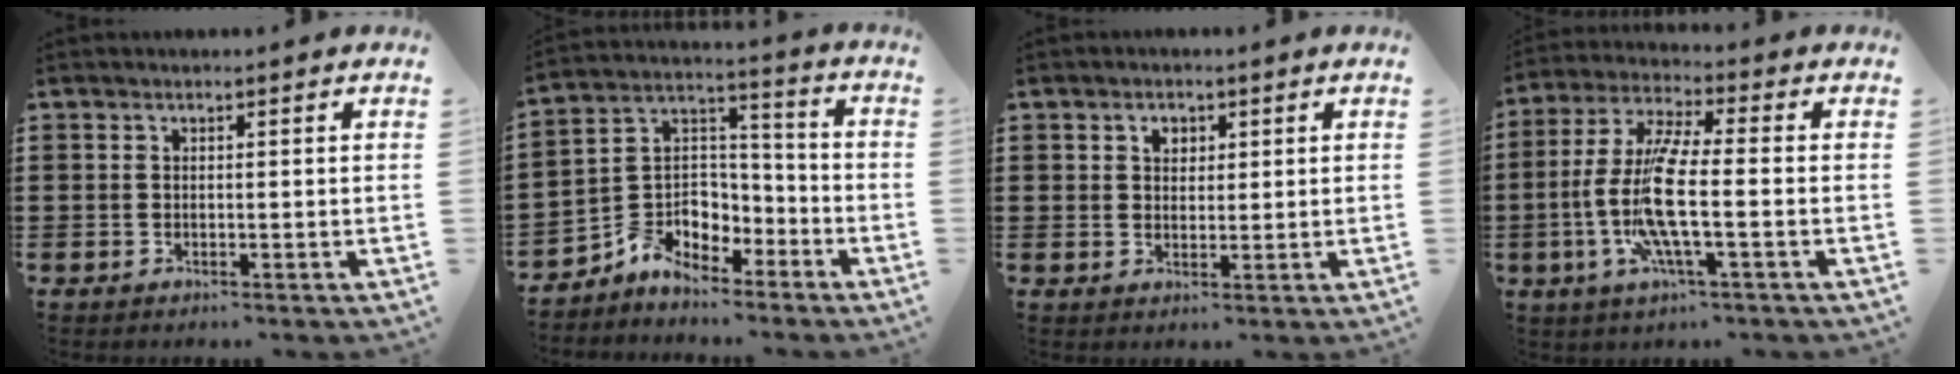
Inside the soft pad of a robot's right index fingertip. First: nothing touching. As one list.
[{"total": 6.2, "force": [-4.8, 3.9, 0.8], "torque": [-0.035, 0.003, -0.099]}, {"total": 2.1, "force": [0.9, 1.7, 0.9], "torque": [-0.024, 0.009, 0.016]}, {"total": 10.5, "force": [-2.1, 1.8, 10.1], "torque": [-0.220, -0.021, -0.042]}]